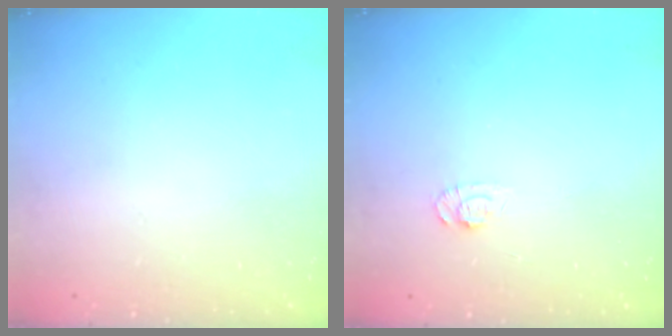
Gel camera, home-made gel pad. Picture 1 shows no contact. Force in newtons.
{"total": 5.5, "press": 5.5, "slide": 0.6}